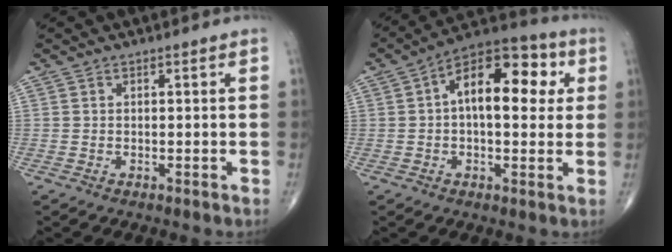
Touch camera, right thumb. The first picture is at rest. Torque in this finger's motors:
{"motor_torque": [-0.38, 0.98, 0.55, 0.30, 0.15]}